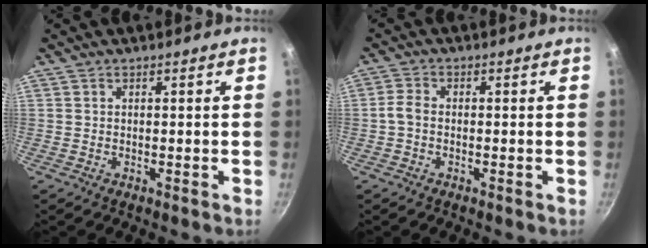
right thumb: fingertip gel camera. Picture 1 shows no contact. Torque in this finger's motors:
{"motor_torque": [0.45, 0.39, 0.56, -0.34, 0.05]}